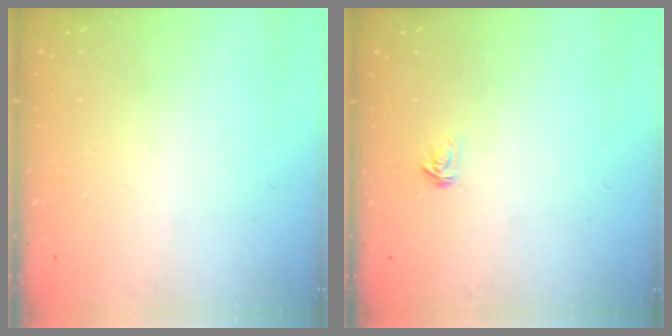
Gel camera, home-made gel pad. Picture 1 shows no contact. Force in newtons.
{"total": 2.1, "press": 2.1, "slide": 0.2}